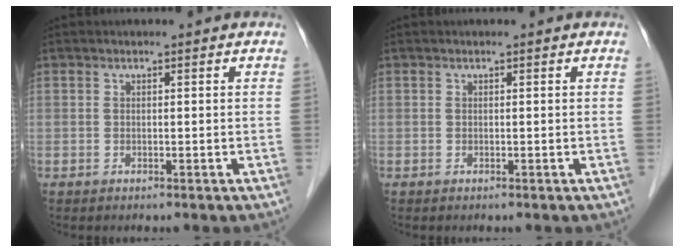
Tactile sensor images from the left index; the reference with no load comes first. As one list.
[{"total": 0.0}]